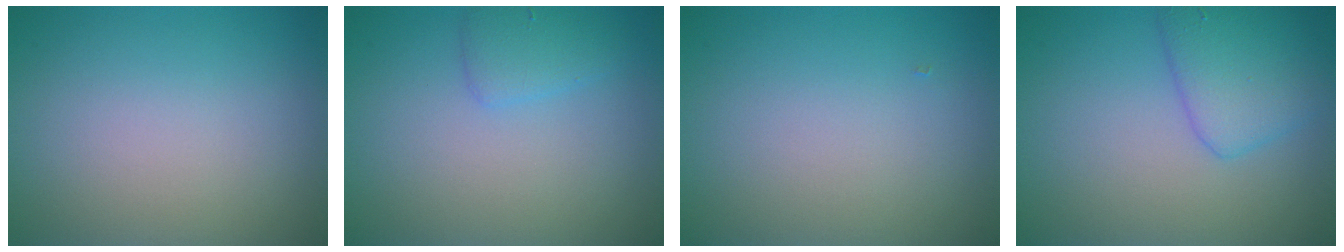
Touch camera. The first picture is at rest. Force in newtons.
{"total": 1.9, "press": 1.9, "slide": 0.1}
{"total": 0.0}
{"total": 3.7, "press": 3.7, "slide": 0.1}